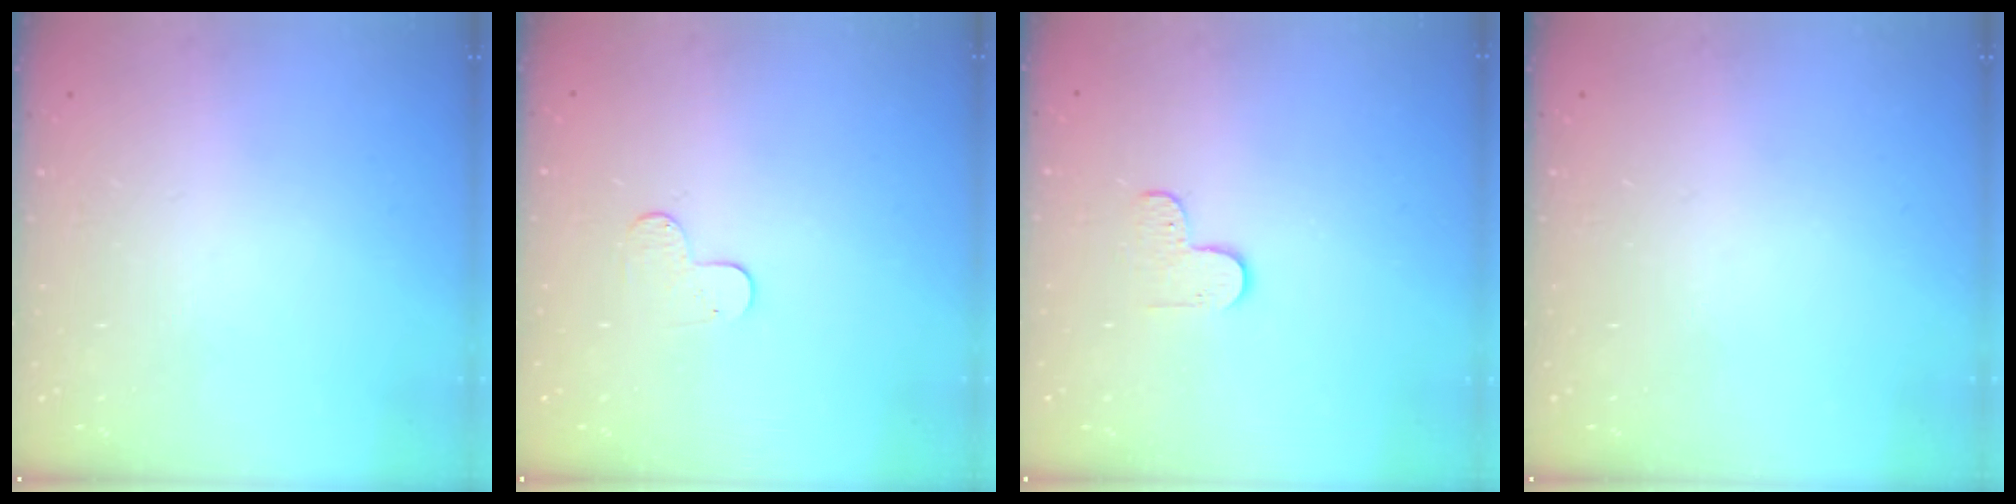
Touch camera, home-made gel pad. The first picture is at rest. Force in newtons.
{"total": 4.9, "press": 4.9, "slide": 0.4}
{"total": 3.5, "press": 3.5, "slide": 0.4}
{"total": 0.0}